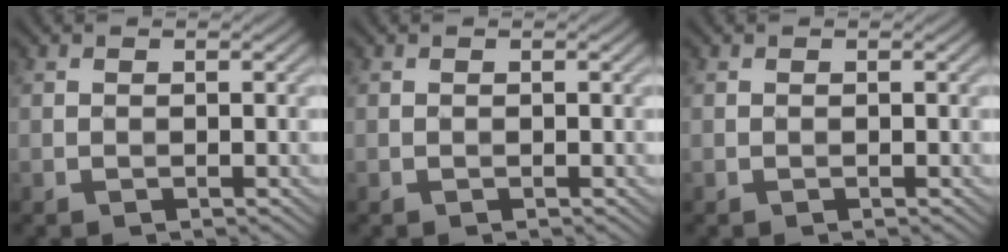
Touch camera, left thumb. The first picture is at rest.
{"total": 0.0}
{"total": 0.0}